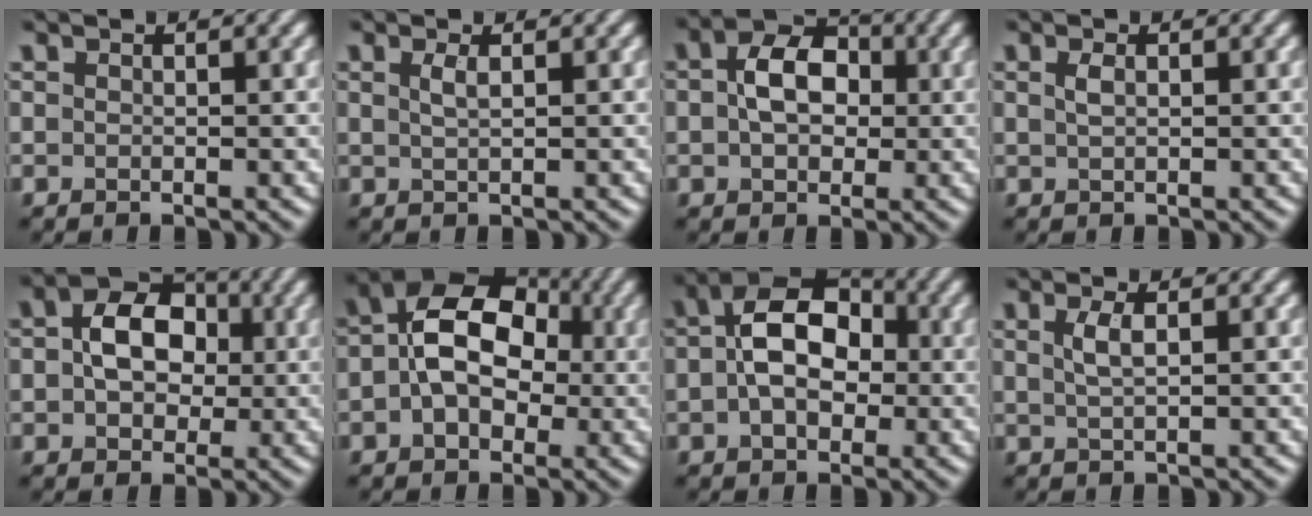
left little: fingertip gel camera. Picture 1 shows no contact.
{"total": 1.3, "force": [0.4, 0.4, 1.1], "torque": [-0.022, 0.003, 0.006]}
{"total": 5.3, "force": [0.5, 3.7, 3.8], "torque": [-0.066, 0.007, -0.004]}
{"total": 0.9, "force": [0.3, 0.4, 0.8], "torque": [-0.018, 0.002, 0.007]}
{"total": 6.6, "force": [0.6, 4.7, 4.5], "torque": [-0.073, 0.008, -0.001]}
{"total": 9.1, "force": [0.3, 6.2, 6.6], "torque": [-0.085, 0.025, -0.019]}
{"total": 7.9, "force": [0.2, 5.2, 5.9], "torque": [-0.089, 0.016, -0.009]}
{"total": 1.8, "force": [0.5, 0.5, 1.6], "torque": [-0.034, 0.002, 0.011]}